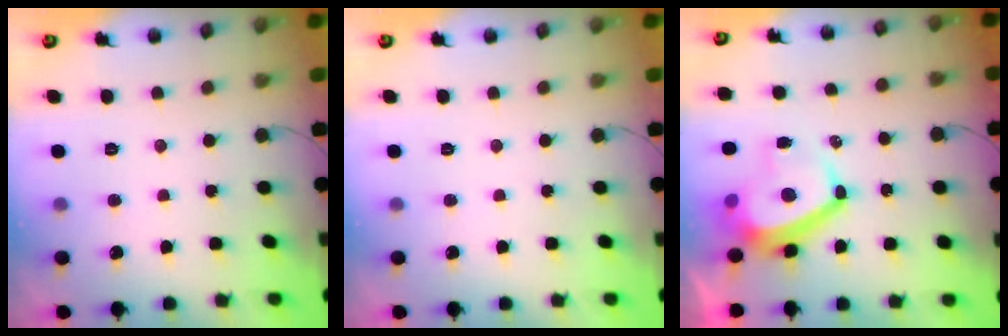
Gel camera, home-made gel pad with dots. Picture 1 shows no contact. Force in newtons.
{"total": 0.0}
{"total": 10.4, "press": 10.1, "slide": 2.3}